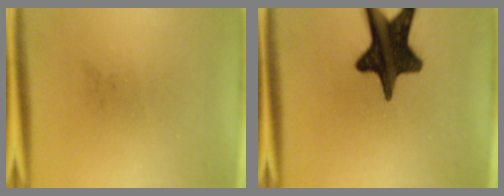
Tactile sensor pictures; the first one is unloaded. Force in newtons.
{"total": 16.9}